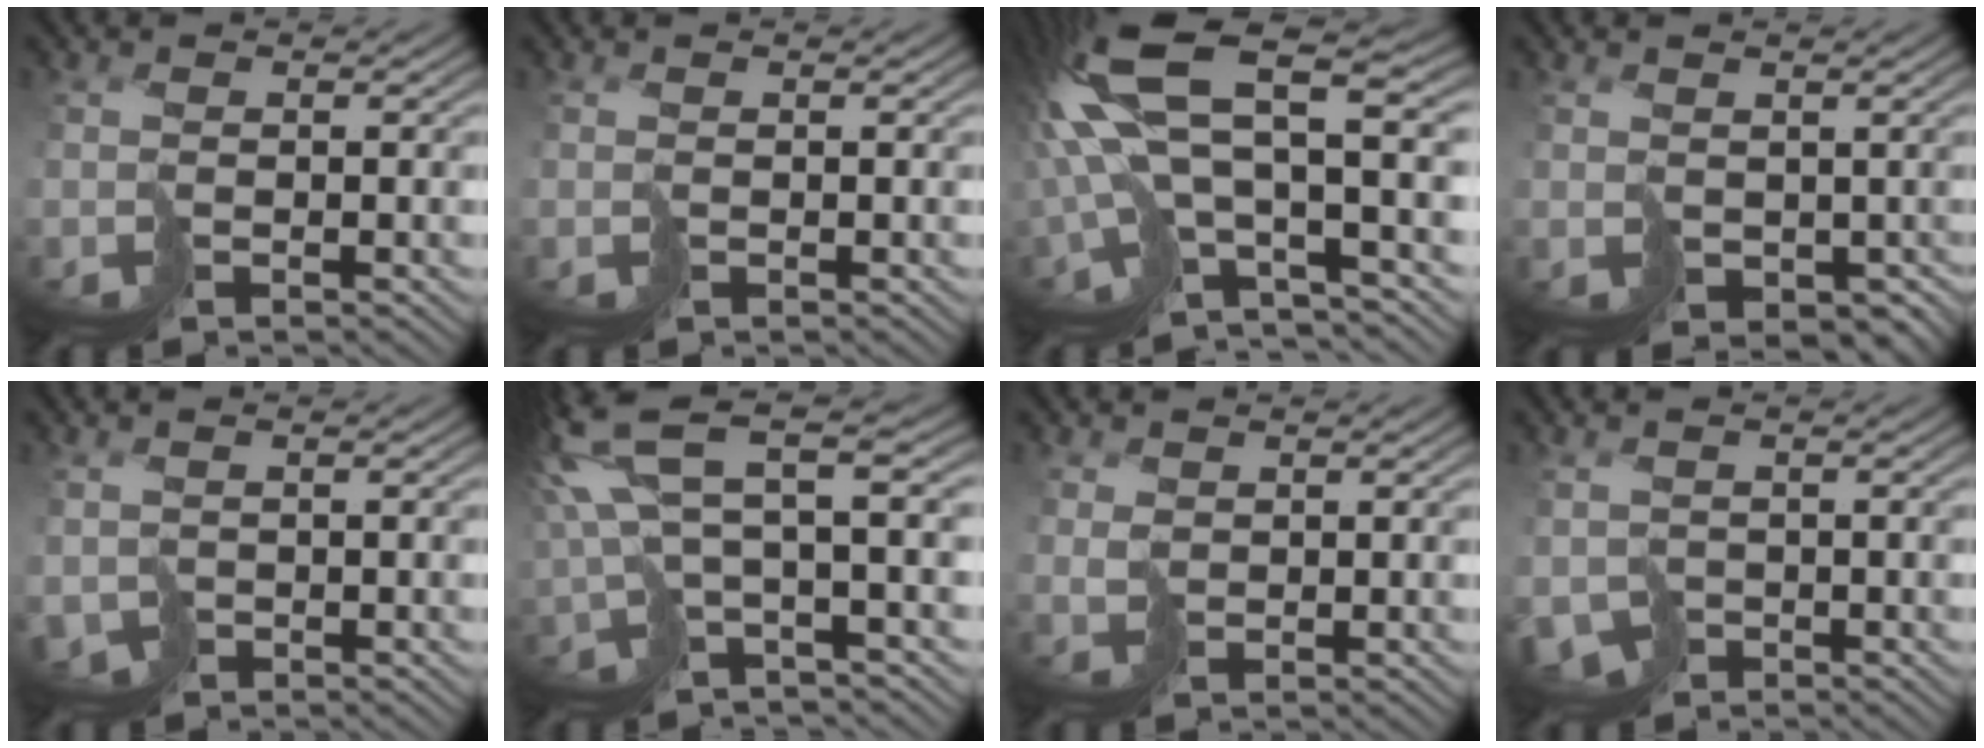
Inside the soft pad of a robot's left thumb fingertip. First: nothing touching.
{"total": 0.0}
{"total": 15.2, "force": [0.4, 5.0, 14.3], "torque": [-0.323, 0.001, 0.022]}
{"total": 2.9, "force": [0.4, 2.0, 2.1], "torque": [-0.047, -0.013, 0.011]}
{"total": 2.1, "force": [-0.4, 1.5, 1.4], "torque": [-0.044, -0.009, -0.009]}
{"total": 9.8, "force": [3.3, 2.6, 8.9], "torque": [-0.199, 0.025, 0.056]}
{"total": 1.6, "force": [0.9, 1.1, 0.7], "torque": [-0.023, 0.000, 0.021]}
{"total": 3.4, "force": [-1.1, 2.5, 2.1], "torque": [-0.059, -0.013, -0.024]}